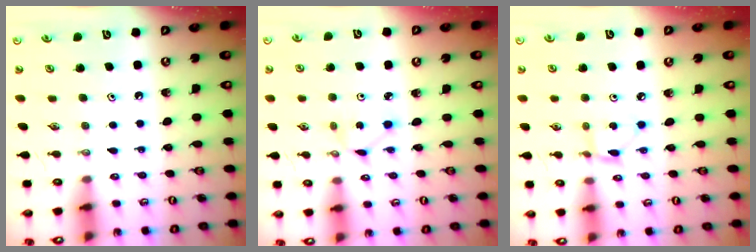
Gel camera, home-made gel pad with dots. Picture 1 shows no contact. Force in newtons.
{"total": 1.5, "press": 1.5, "slide": 0.2}
{"total": 2.3, "press": 2.3, "slide": 0.4}